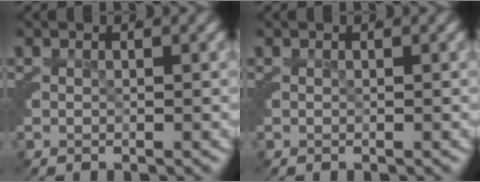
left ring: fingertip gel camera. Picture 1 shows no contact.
{"total": 0.0}